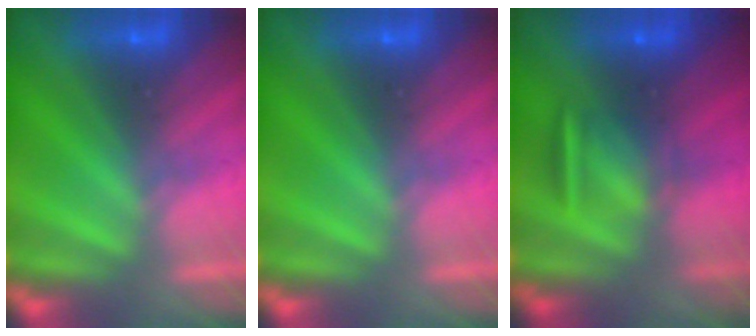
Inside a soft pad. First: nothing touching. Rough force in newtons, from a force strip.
{"total": 0.0}
{"total": 3.2}